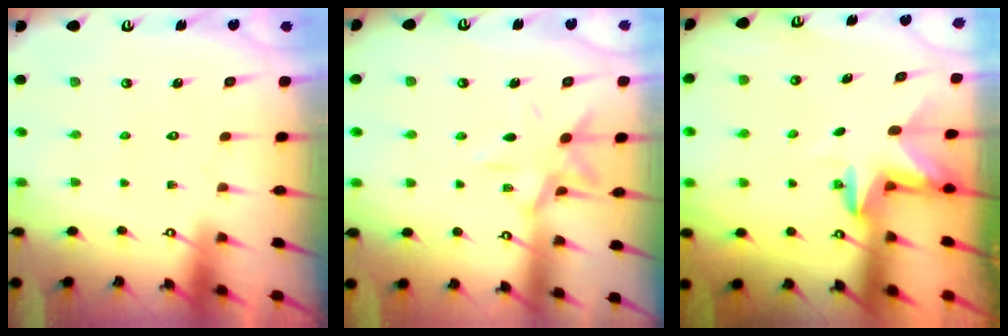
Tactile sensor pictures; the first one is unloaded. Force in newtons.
{"total": 10.6, "press": 10.6, "slide": 0.8}
{"total": 3.4, "press": 3.4, "slide": 0.1}